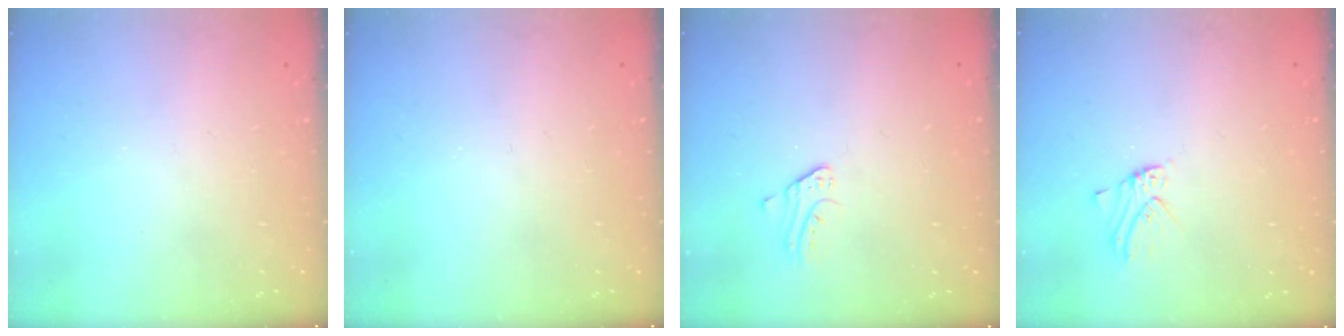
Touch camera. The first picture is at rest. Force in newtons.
{"total": 0.0}
{"total": 0.8, "press": 0.8, "slide": 0.1}
{"total": 2.1, "press": 2.1, "slide": 0.2}